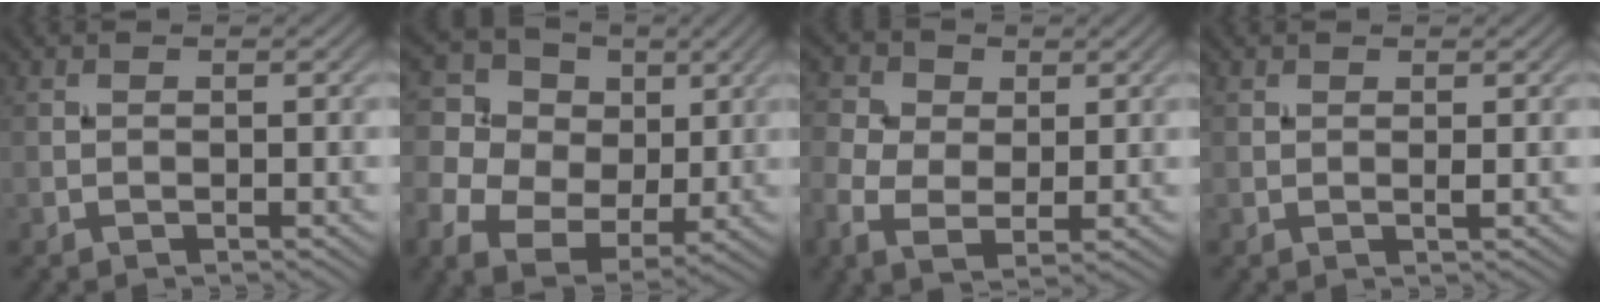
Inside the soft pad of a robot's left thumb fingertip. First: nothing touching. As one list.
[{"total": 11.6, "force": [2.4, 9.5, 6.2], "torque": [-0.198, 0.028, 0.040]}, {"total": 6.4, "force": [0.4, 4.7, 4.4], "torque": [-0.117, 0.002, 0.002]}, {"total": 0.6, "force": [0.3, 0.0, 0.5], "torque": [-0.012, 0.000, 0.005]}]